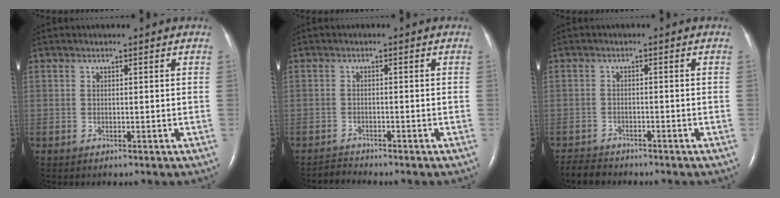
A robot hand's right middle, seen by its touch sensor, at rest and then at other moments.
{"total": 1.7, "force": [-1.5, -0.3, -0.6], "torque": [0.011, -0.013, -0.028]}
{"total": 3.6, "force": [-3.5, 0.9, 0.3], "torque": [-0.010, -0.011, -0.058]}